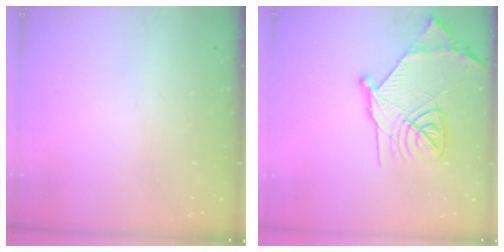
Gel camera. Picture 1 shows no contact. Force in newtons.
{"total": 18.5, "press": 18.4, "slide": 1.6}